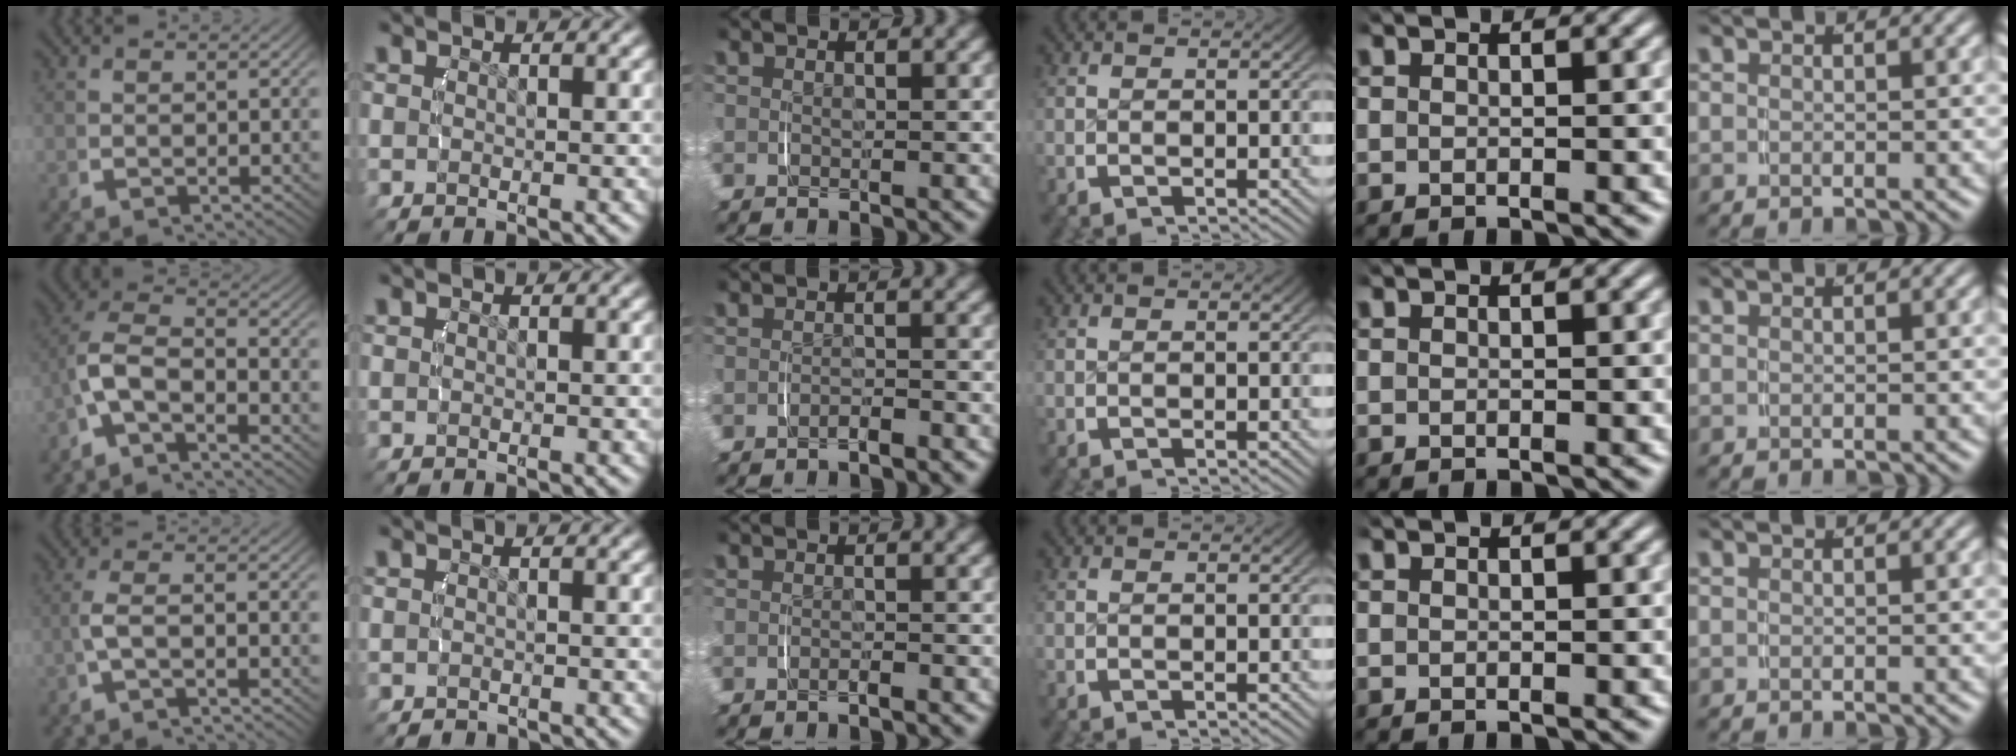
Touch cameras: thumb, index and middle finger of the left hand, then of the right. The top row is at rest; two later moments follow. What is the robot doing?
{"motion": "lift_and_place", "object": "camera"}